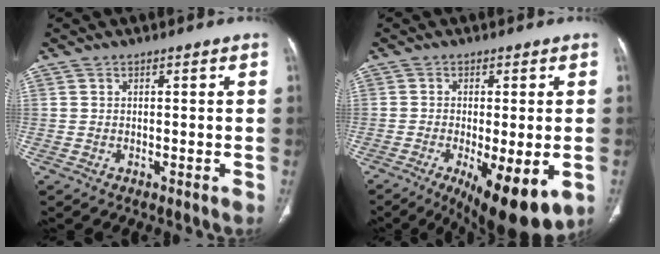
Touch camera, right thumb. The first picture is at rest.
{"total": 13.4, "force": [-4.9, 4.2, 11.7], "torque": [-0.154, -0.014, -0.063]}